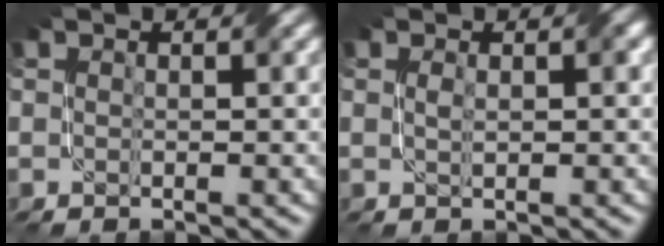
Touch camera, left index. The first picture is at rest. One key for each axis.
{"total": 0.9, "fx": 0.2, "fy": 0.2, "fz": 0.9, "tx": -0.019, "ty": 0.003, "tz": 0.005}